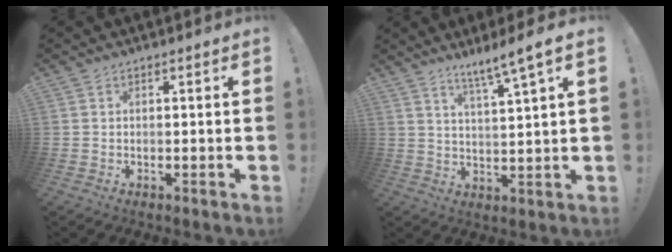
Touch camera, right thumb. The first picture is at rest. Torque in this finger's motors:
{"motor_torque": [0.05, 0.10, 0.63, 0.63, 0.00]}